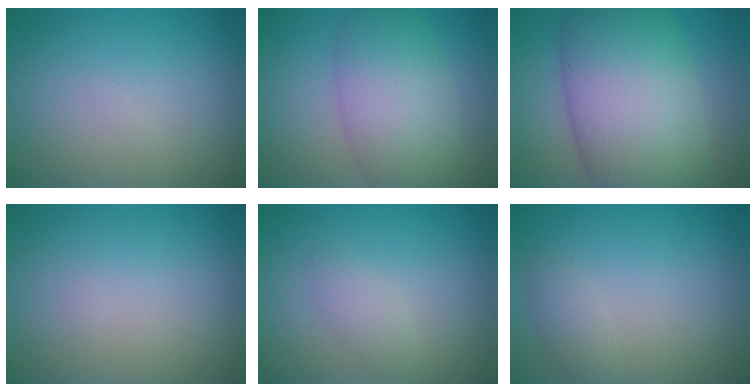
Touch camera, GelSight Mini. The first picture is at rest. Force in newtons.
{"total": 6.9, "press": 6.9, "slide": 0.5}
{"total": 13.9, "press": 13.9, "slide": 0.7}
{"total": 0.0}
{"total": 1.5, "press": 1.5, "slide": 0.0}
{"total": 1.2, "press": 1.2, "slide": 0.1}